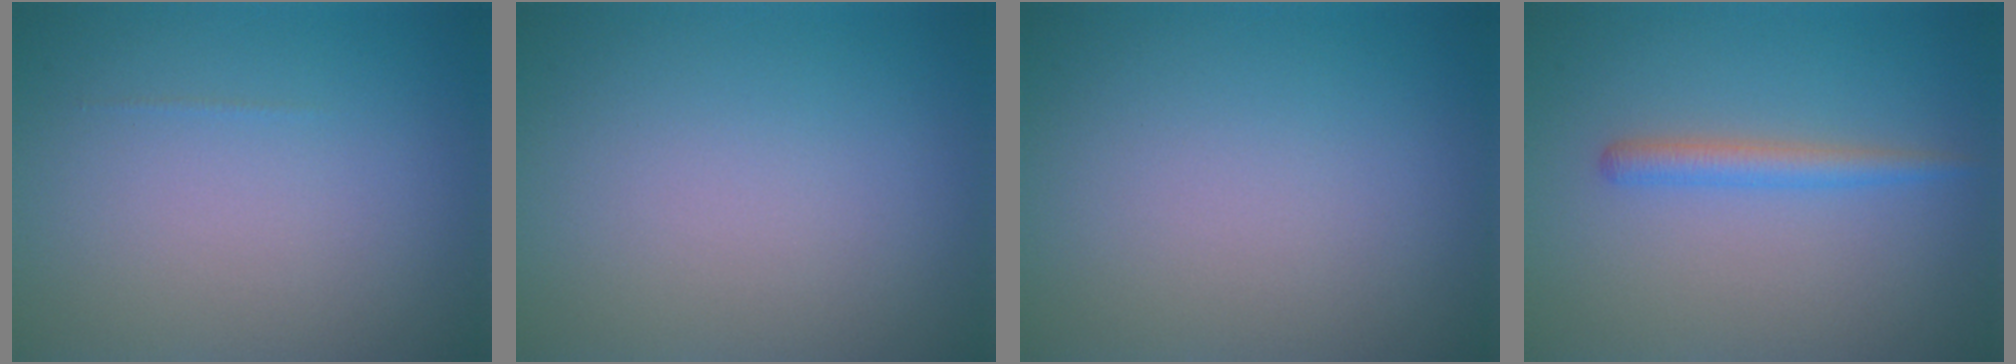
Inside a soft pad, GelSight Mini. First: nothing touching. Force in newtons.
{"total": 0.0}
{"total": 0.0}
{"total": 1.9, "press": 1.9, "slide": 0.0}